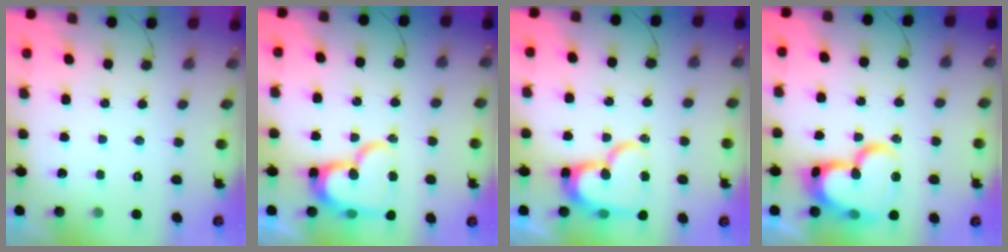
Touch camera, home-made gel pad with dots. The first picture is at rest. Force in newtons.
{"total": 17.5, "press": 17.5, "slide": 1.2}
{"total": 17.5, "press": 17.5, "slide": 1.2}
{"total": 21.8, "press": 21.7, "slide": 2.5}